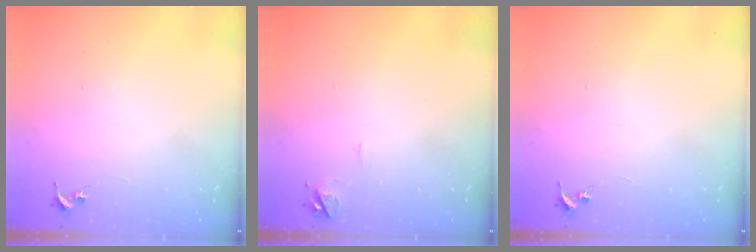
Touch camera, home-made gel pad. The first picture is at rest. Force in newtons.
{"total": 6.3, "press": 6.3, "slide": 0.7}
{"total": 0.0}